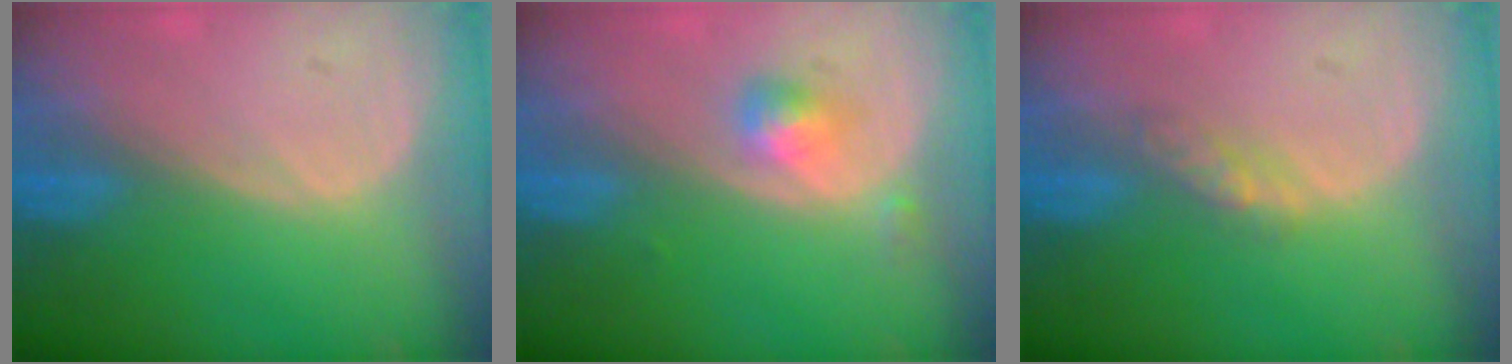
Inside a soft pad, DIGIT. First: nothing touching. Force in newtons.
{"total": 2.8, "press": 2.7, "slide": 0.2}
{"total": 2.8, "press": 2.5, "slide": 1.2}